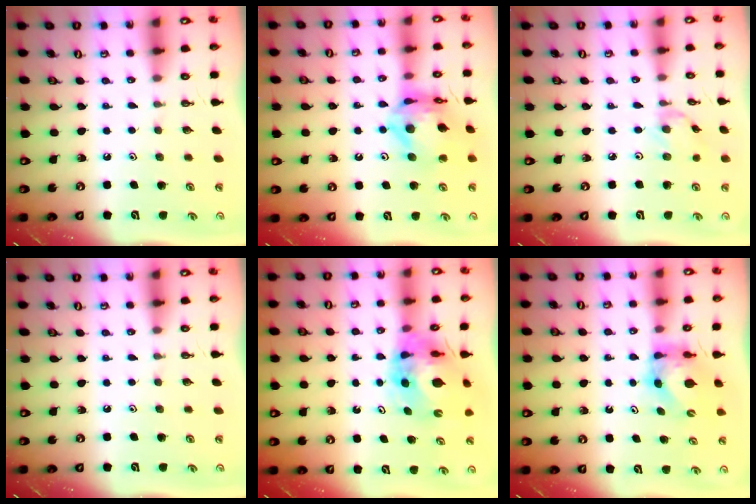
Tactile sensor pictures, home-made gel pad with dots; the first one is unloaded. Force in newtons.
{"total": 14.0, "press": 13.9, "slide": 1.6}
{"total": 1.0, "press": 1.0, "slide": 0.3}
{"total": 0.0}
{"total": 12.1, "press": 12.0, "slide": 1.5}
{"total": 6.2, "press": 6.2, "slide": 0.6}